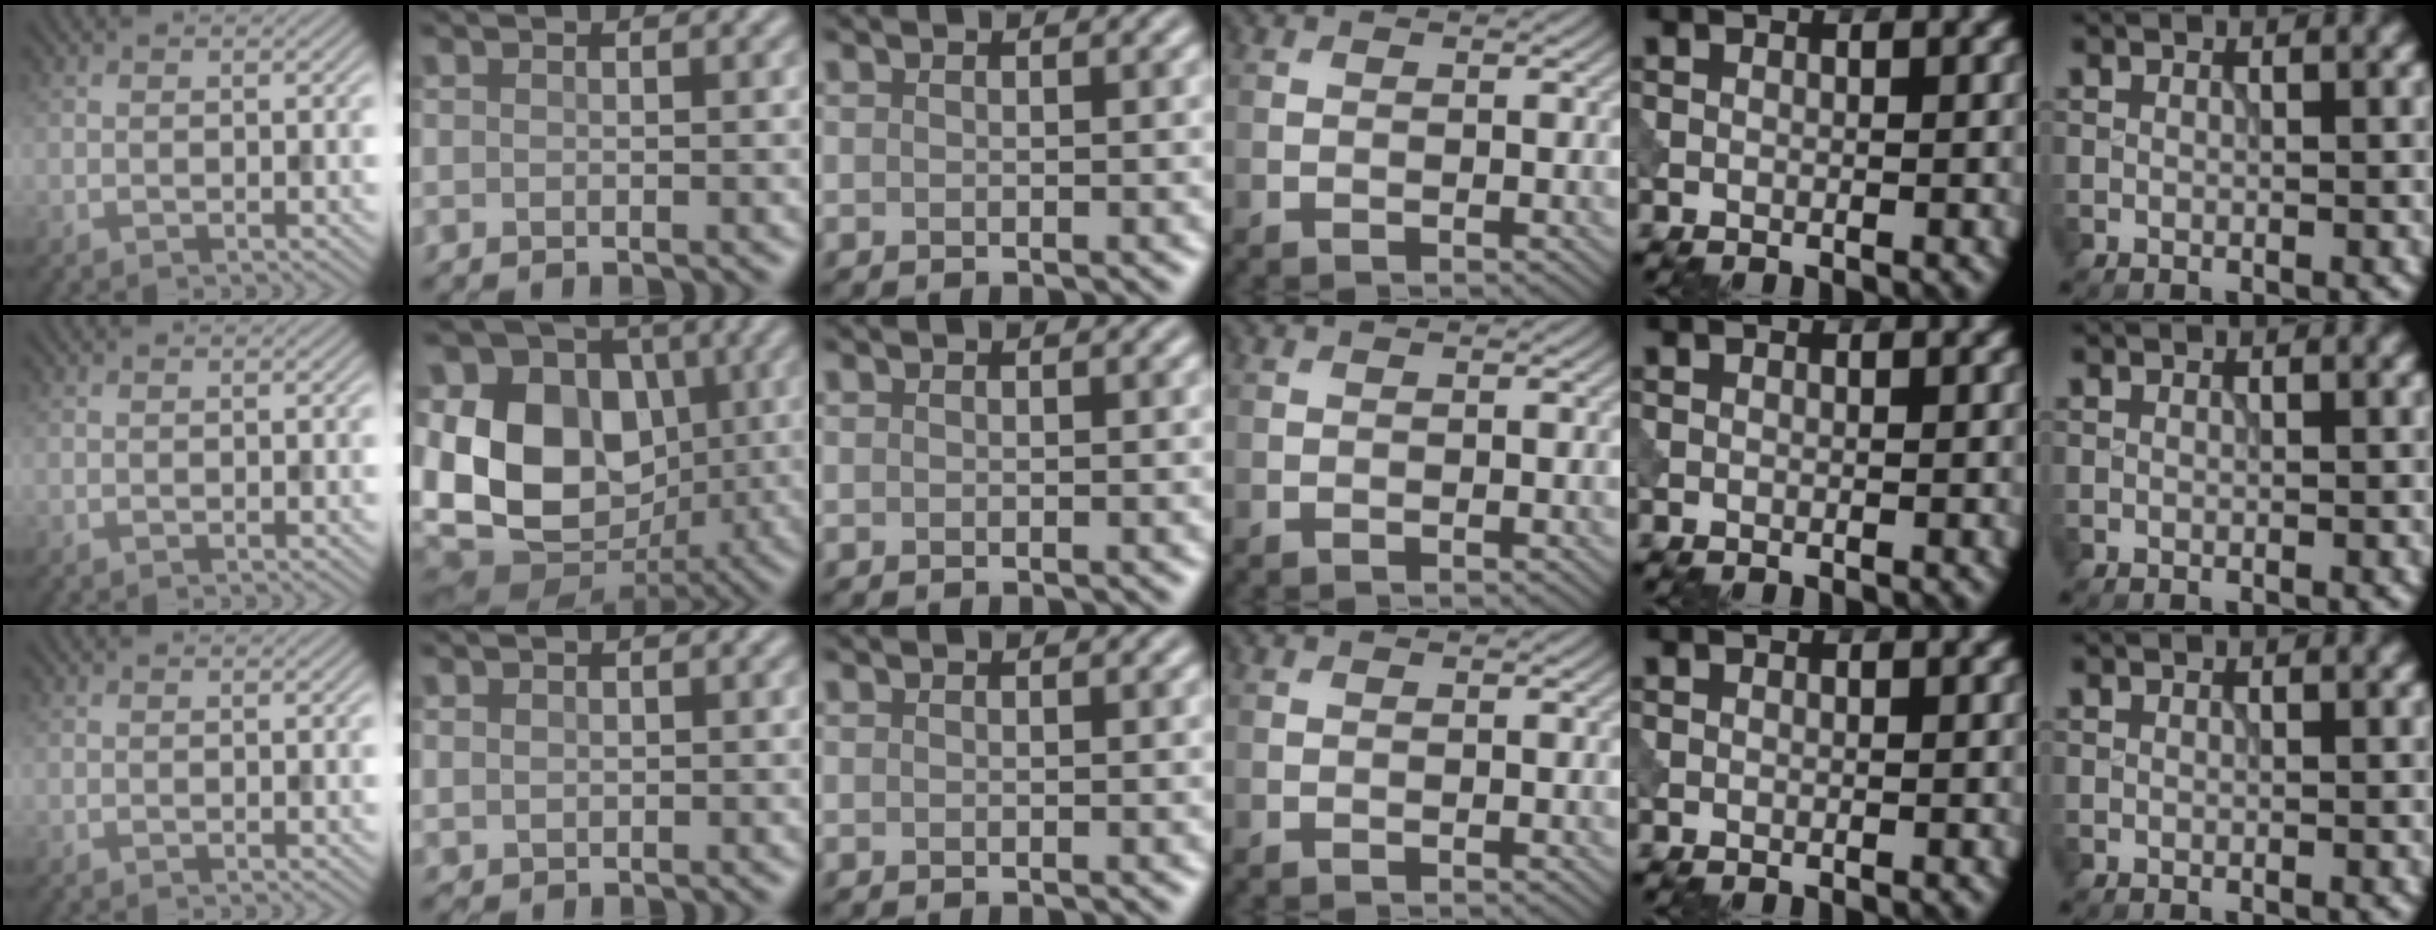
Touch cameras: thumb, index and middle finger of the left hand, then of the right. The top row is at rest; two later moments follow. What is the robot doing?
{"motion": "press", "object": "tv remote"}